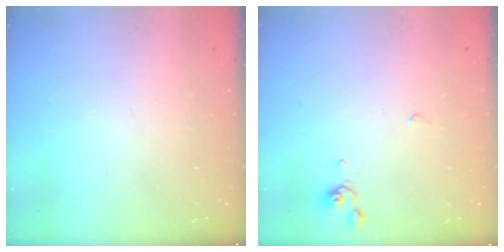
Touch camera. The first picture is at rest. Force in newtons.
{"total": 0.0}